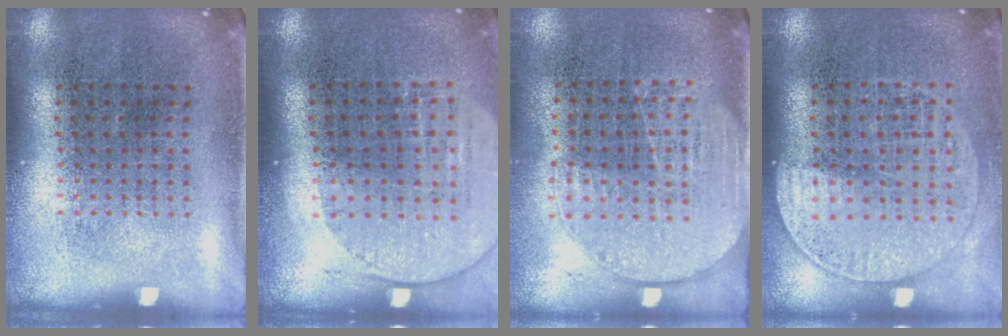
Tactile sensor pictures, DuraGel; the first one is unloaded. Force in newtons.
{"total": 1.6, "press": 1.4, "slide": 0.6}
{"total": 1.7, "press": 1.4, "slide": 0.8}
{"total": 1.3, "press": 1.2, "slide": 0.5}